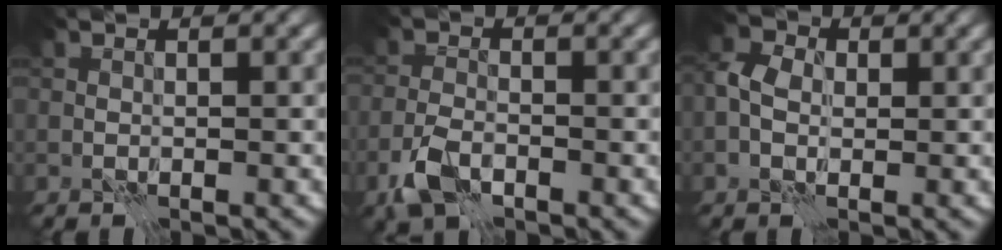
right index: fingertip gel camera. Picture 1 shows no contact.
{"total": 3.4, "force": [-2.2, 1.4, 2.1], "torque": [-0.047, -0.002, -0.053]}
{"total": 3.2, "force": [0.0, 2.4, 2.2], "torque": [-0.048, 0.011, -0.008]}